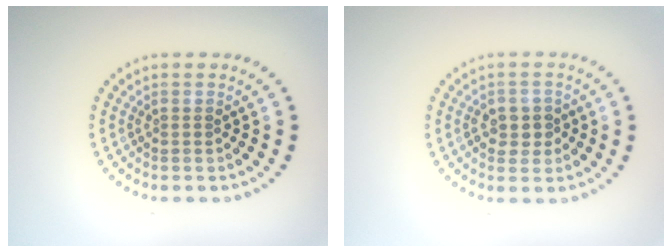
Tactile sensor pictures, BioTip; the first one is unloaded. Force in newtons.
{"total": 1.9, "press": 1.8, "slide": 0.2}